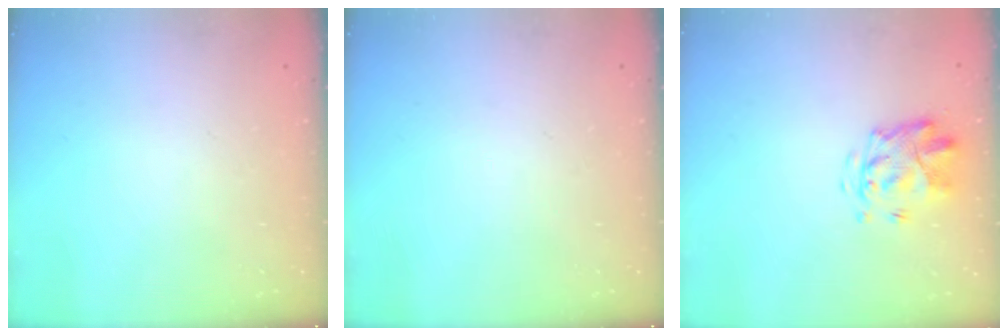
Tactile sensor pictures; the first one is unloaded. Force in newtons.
{"total": 0.0}
{"total": 4.5, "press": 4.2, "slide": 1.8}